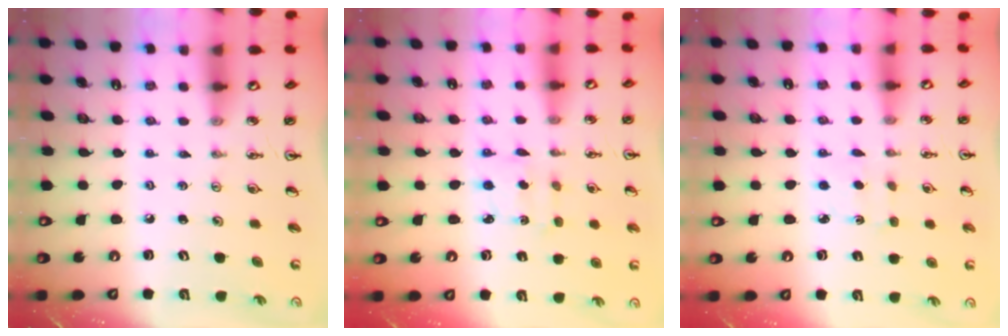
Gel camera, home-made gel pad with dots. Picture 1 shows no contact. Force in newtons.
{"total": 2.4, "press": 2.3, "slide": 0.6}
{"total": 2.3, "press": 2.3, "slide": 0.4}